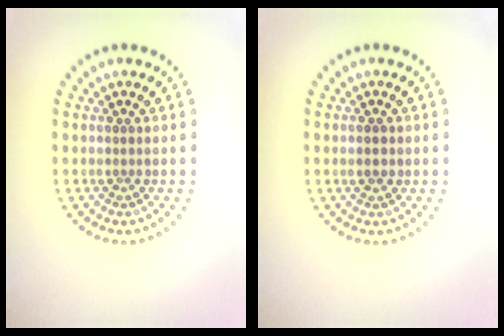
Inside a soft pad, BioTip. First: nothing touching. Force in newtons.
{"total": 1.5, "press": 1.5, "slide": 0.0}